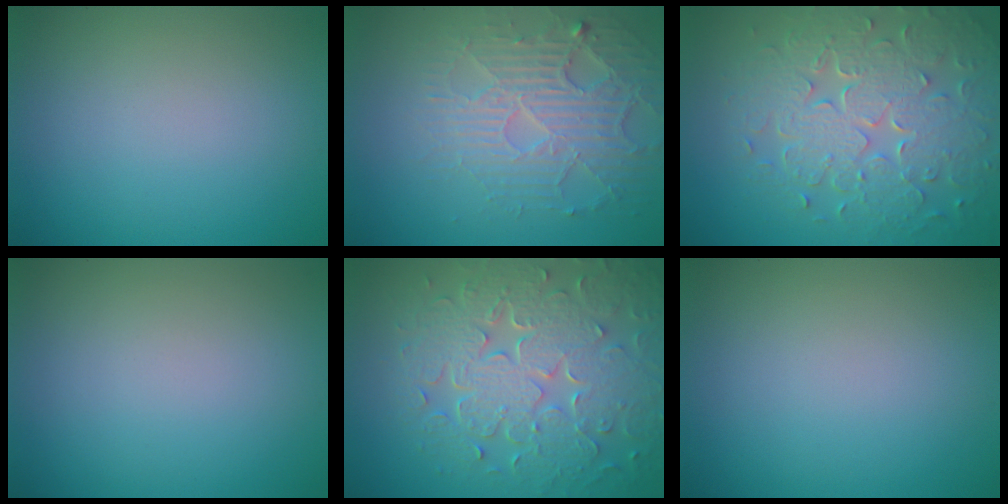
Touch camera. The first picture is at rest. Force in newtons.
{"total": 4.6, "press": 4.1, "slide": 2.1}
{"total": 8.1, "press": 5.9, "slide": 5.6}
{"total": 0.0}
{"total": 9.0, "press": 6.5, "slide": 6.3}
{"total": 0.0}